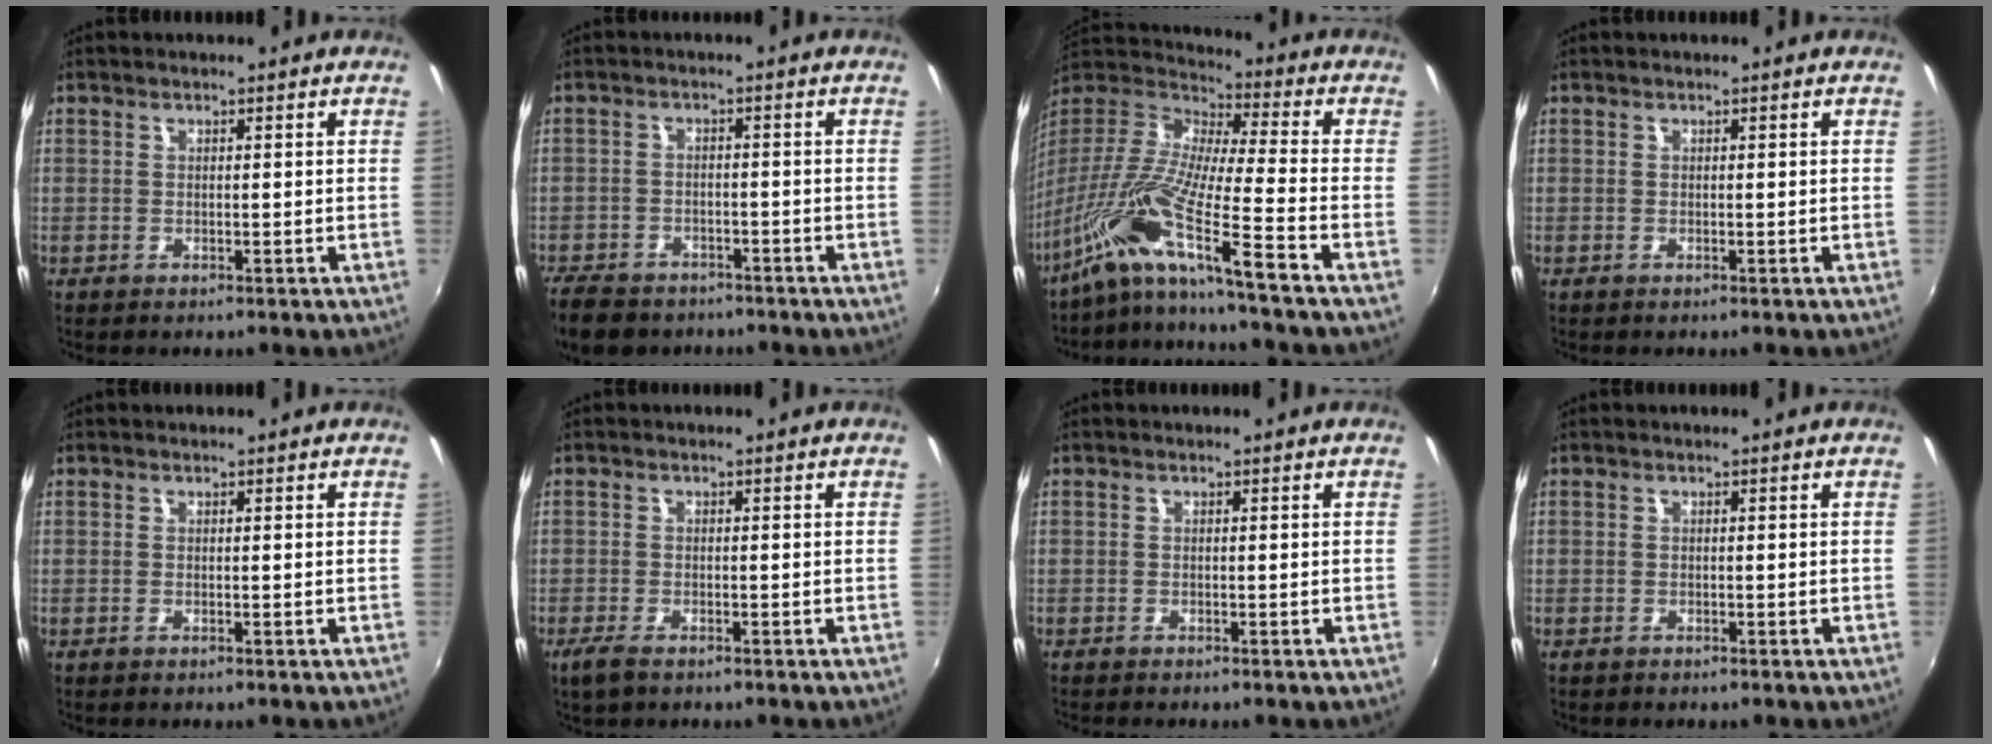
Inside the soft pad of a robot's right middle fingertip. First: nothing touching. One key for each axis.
{"total": 10.9, "fx": -8.4, "fy": 5.7, "fz": 4.0, "tx": -0.116, "ty": -0.016, "tz": -0.139}
{"total": 16.7, "fx": -12.0, "fy": -1.9, "fz": 11.4, "tx": -0.198, "ty": -0.034, "tz": -0.233}
{"total": 0.0}
{"total": 0.0}
{"total": 3.4, "fx": -2.4, "fy": 1.3, "fz": 2.0, "tx": -0.049, "ty": -0.011, "tz": -0.046}
{"total": 0.8, "fx": -0.8, "fy": 0.1, "fz": 0.2, "tx": -0.006, "ty": -0.006, "tz": -0.016}
{"total": 0.9, "fx": -0.7, "fy": 0.5, "fz": 0.2, "tx": -0.009, "ty": -0.002, "tz": -0.011}